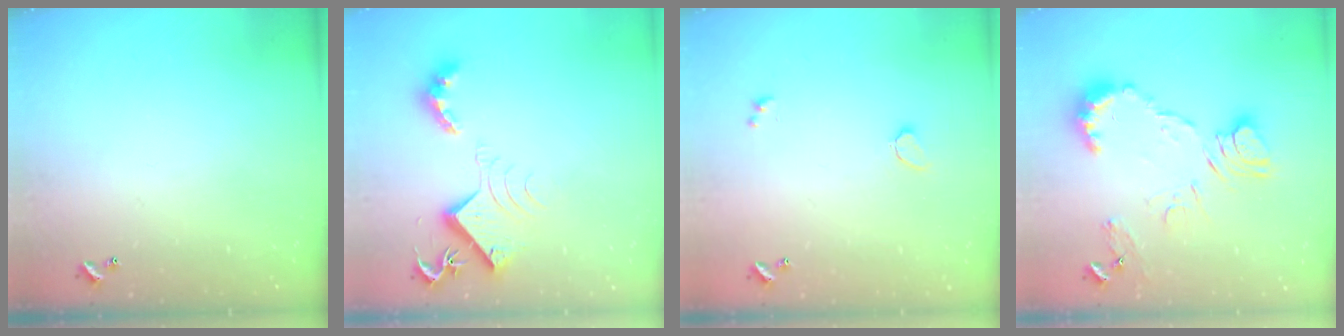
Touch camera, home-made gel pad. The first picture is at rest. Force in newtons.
{"total": 10.4, "press": 10.3, "slide": 0.5}
{"total": 0.8, "press": 0.7, "slide": 0.4}
{"total": 11.5, "press": 11.5, "slide": 0.6}